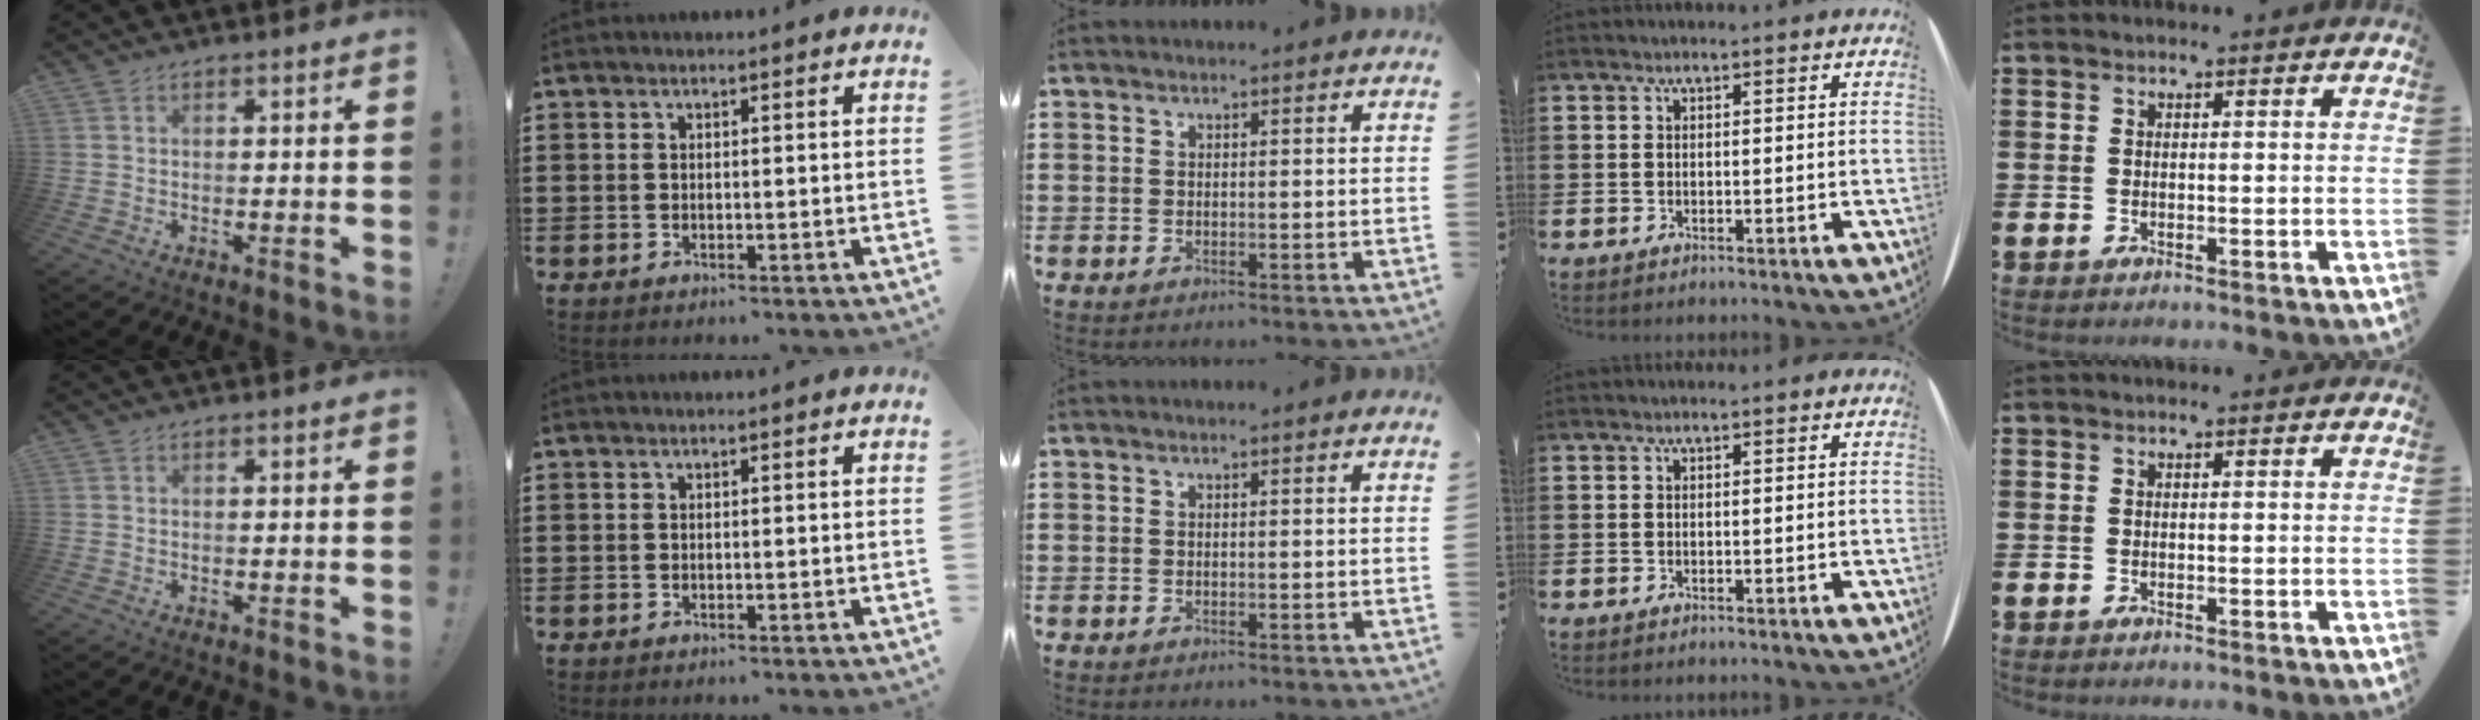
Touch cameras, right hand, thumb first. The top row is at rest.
{}